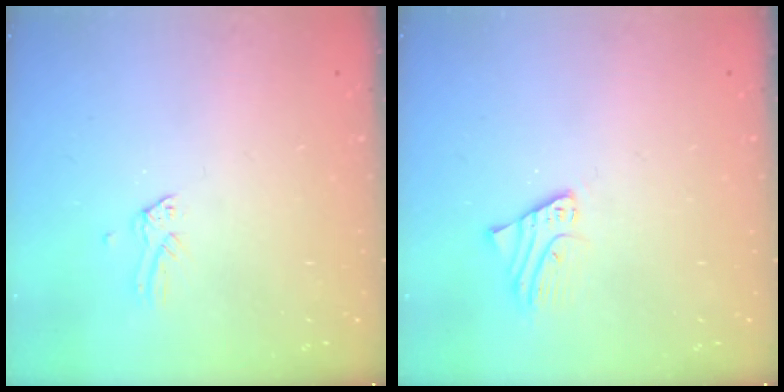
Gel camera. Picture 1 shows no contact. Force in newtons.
{"total": 2.1, "press": 2.1, "slide": 0.1}